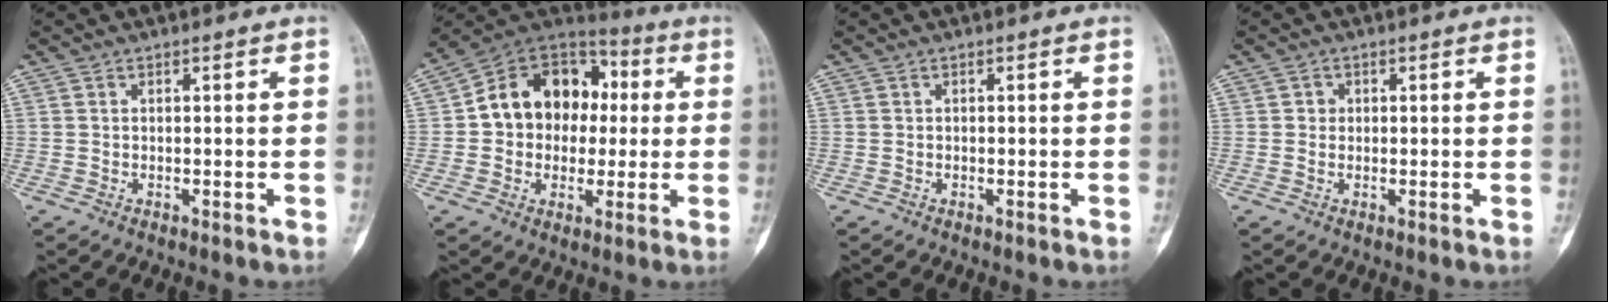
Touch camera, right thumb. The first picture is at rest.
{"total": 16.4, "force": [1.1, 13.1, 9.9], "torque": [-0.108, 0.035, 0.010]}
{"total": 0.0}
{"total": 1.2, "force": [0.1, 1.2, 0.3], "torque": [0.001, 0.003, 0.001]}